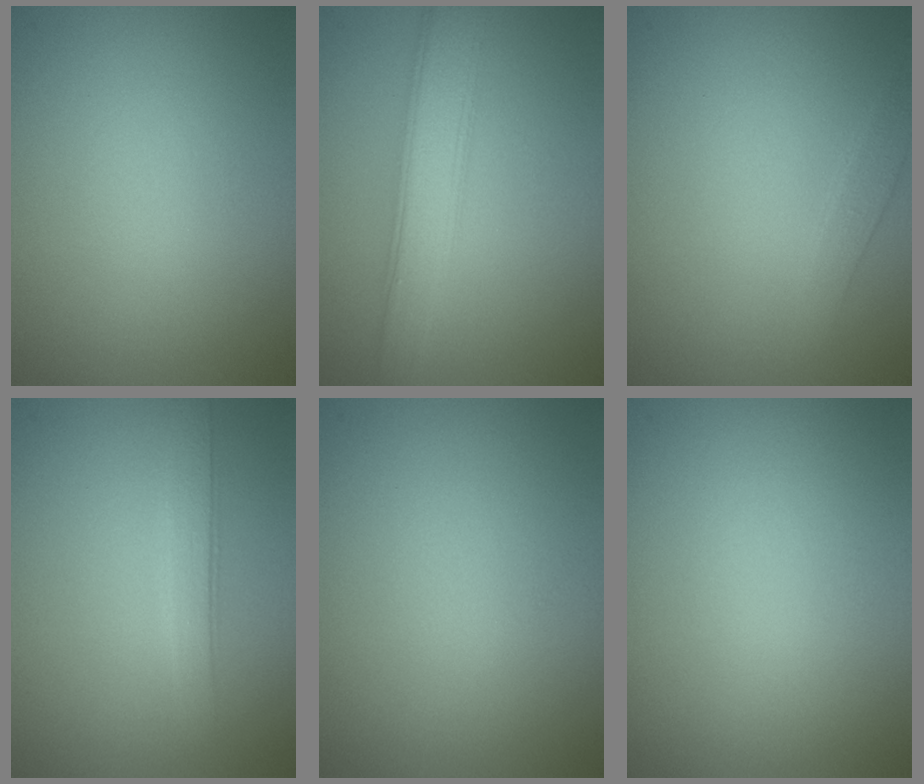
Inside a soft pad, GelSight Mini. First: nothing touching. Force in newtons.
{"total": 4.6, "press": 4.6, "slide": 0.2}
{"total": 1.8, "press": 1.8, "slide": 0.1}
{"total": 2.4, "press": 2.4, "slide": 0.1}
{"total": 0.0}
{"total": 0.0}